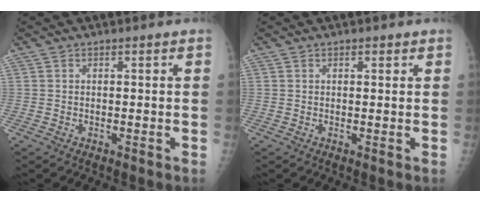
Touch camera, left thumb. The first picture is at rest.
{"total": 1.2, "force": [0.7, 0.5, 0.7], "torque": [-0.008, -0.002, 0.010]}